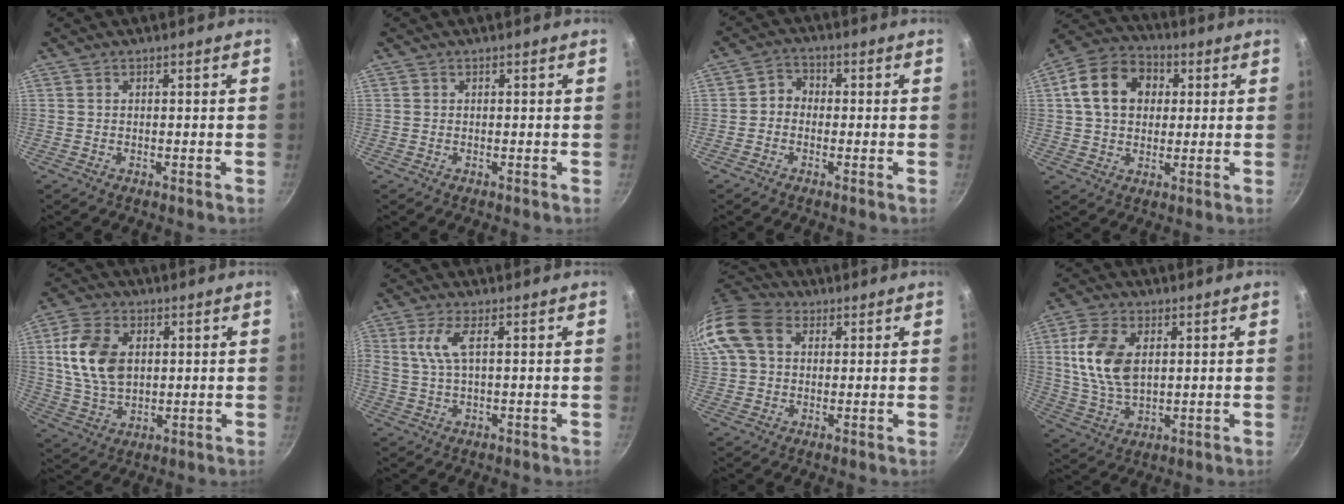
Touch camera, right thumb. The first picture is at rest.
{"total": 0.0}
{"total": 3.3, "force": [-0.6, 2.8, 1.5], "torque": [-0.008, 0.014, -0.024]}
{"total": 13.3, "force": [2.8, 10.4, 7.9], "torque": [-0.113, 0.020, 0.031]}
{"total": 12.6, "force": [2.4, 8.5, 9.1], "torque": [-0.157, -0.005, 0.048]}
{"total": 5.3, "force": [1.2, 1.8, 4.9], "torque": [-0.114, 0.007, 0.024]}
{"total": 13.5, "force": [3.8, 10.1, 8.1], "torque": [-0.161, 0.022, 0.054]}
{"total": 12.3, "force": [2.6, 7.4, 9.4], "torque": [-0.174, -0.011, 0.054]}